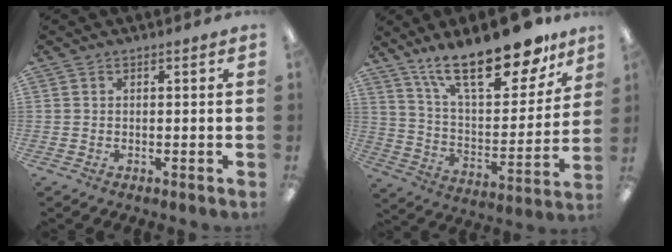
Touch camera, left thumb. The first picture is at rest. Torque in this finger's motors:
{"motor_torque": [0.57, 0.34, 1.52, -1.25, 0.23]}